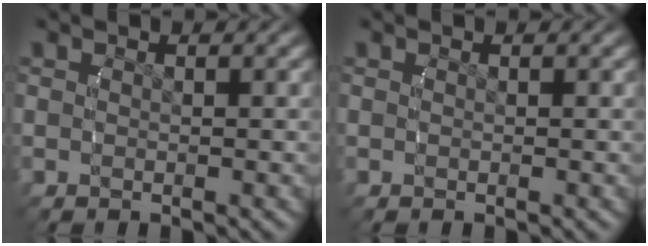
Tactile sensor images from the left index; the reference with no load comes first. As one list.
[{"total": 0.0}]